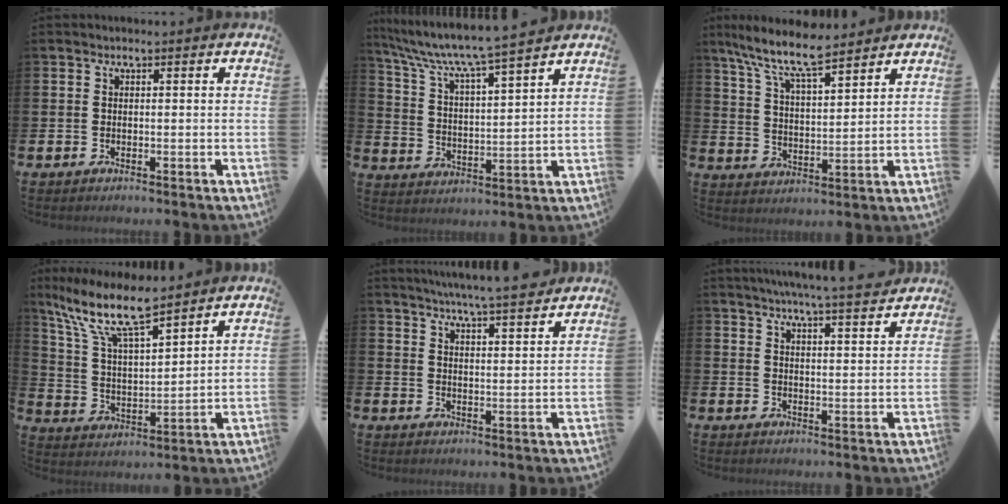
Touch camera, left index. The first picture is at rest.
{"total": 7.5, "force": [7.0, 0.0, 2.9], "torque": [-0.085, -0.054, 0.115]}
{"total": 9.1, "force": [7.9, 1.4, 4.3], "torque": [-0.107, -0.035, 0.142]}
{"total": 10.8, "force": [8.6, 2.3, 6.1], "torque": [-0.148, -0.038, 0.150]}
{"total": 6.3, "force": [6.1, -0.5, 1.6], "torque": [-0.034, -0.040, 0.104]}
{"total": 6.3, "force": [6.1, -0.6, 1.8], "torque": [-0.037, -0.038, 0.104]}